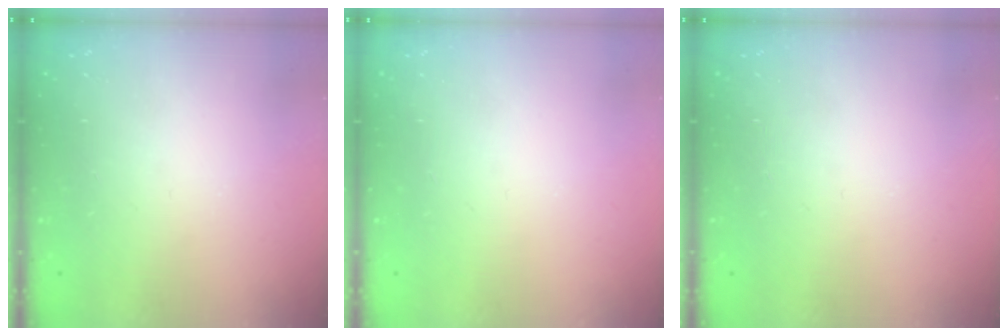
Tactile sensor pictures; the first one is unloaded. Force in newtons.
{"total": 0.0}
{"total": 0.0}